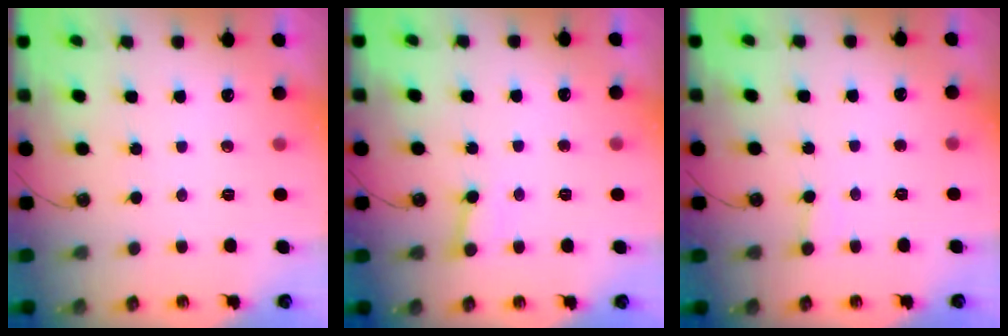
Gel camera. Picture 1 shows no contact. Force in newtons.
{"total": 4.4, "press": 4.3, "slide": 0.4}
{"total": 1.9, "press": 1.9, "slide": 0.3}